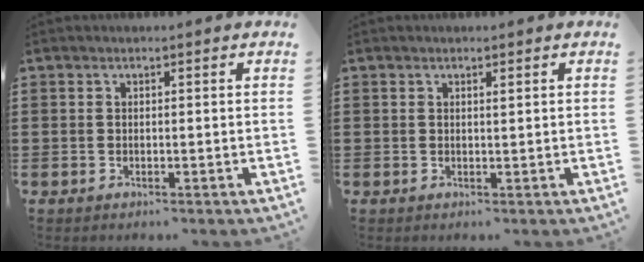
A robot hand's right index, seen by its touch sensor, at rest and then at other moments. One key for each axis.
{"total": 0.5, "fx": 0.3, "fy": 0.0, "fz": 0.4, "tx": -0.009, "ty": 0.000, "tz": 0.006}